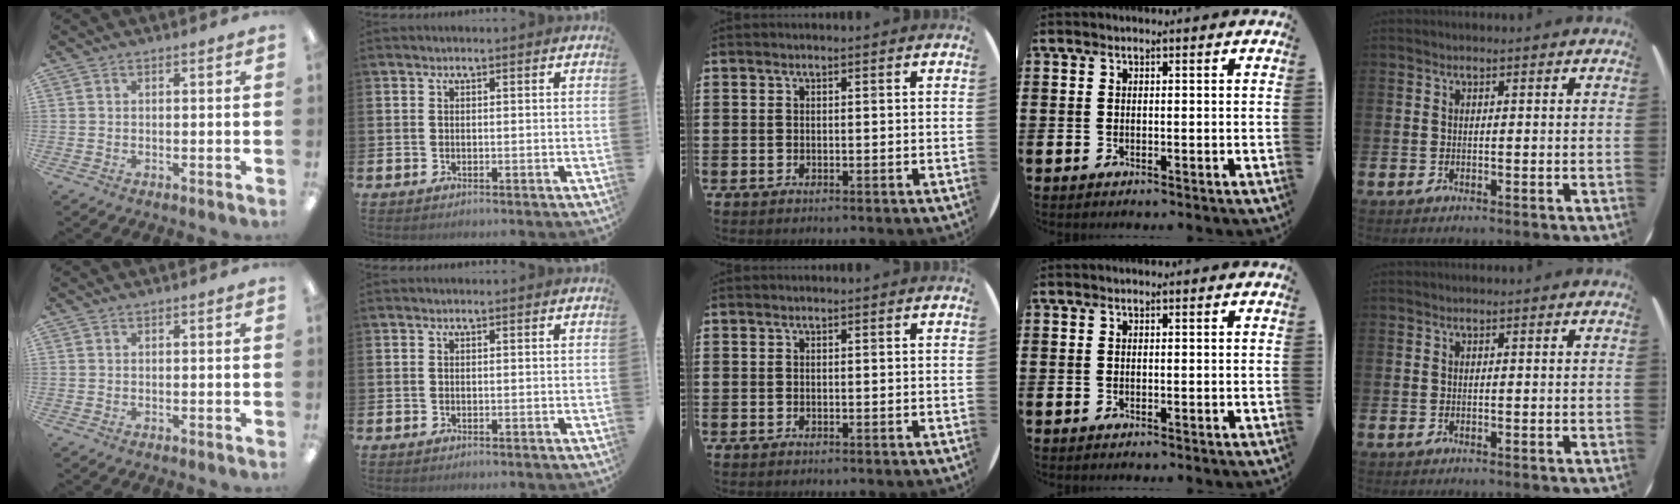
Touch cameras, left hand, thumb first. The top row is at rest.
{}